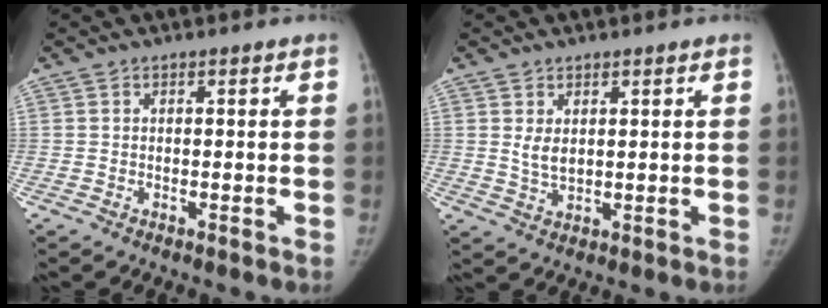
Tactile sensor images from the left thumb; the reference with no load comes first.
{"total": 3.2, "force": [1.4, 1.7, 2.2], "torque": [-0.036, -0.017, 0.033]}